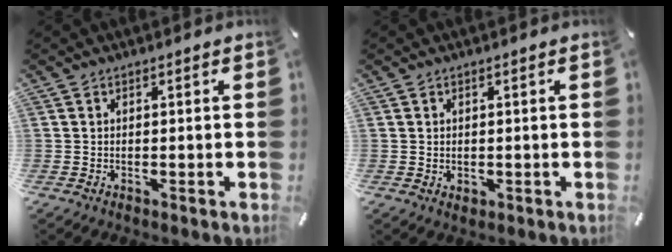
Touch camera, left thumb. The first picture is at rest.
{"total": 0.9, "force": [0.2, 0.8, 0.3], "torque": [-0.007, 0.004, 0.003]}